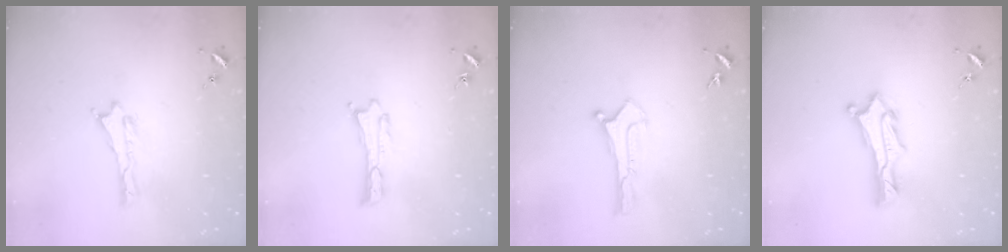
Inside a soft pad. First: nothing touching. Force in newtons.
{"total": 0.0}
{"total": 0.0}
{"total": 2.4, "press": 2.4, "slide": 0.3}